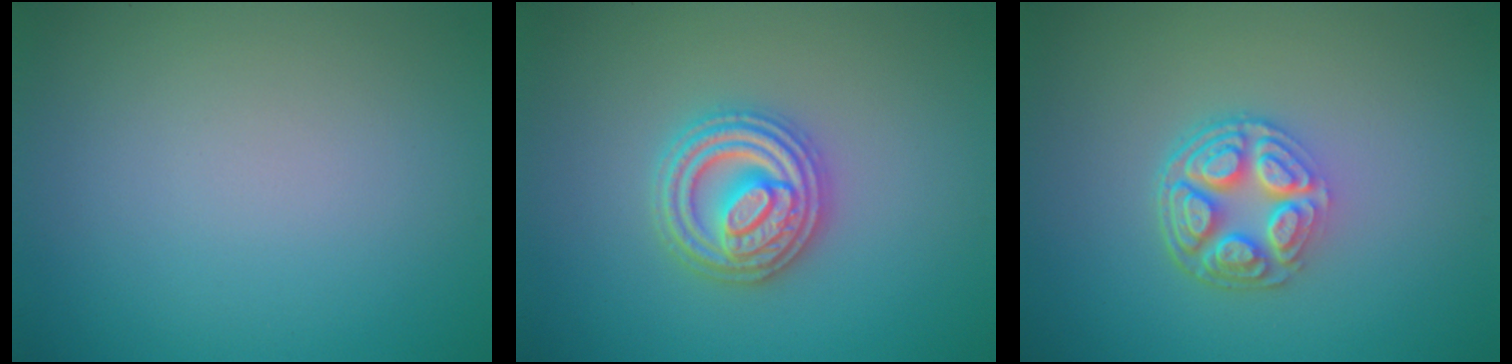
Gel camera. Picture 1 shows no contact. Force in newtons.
{"total": 4.9, "press": 4.9, "slide": 0.7}
{"total": 5.0, "press": 3.7, "slide": 3.4}